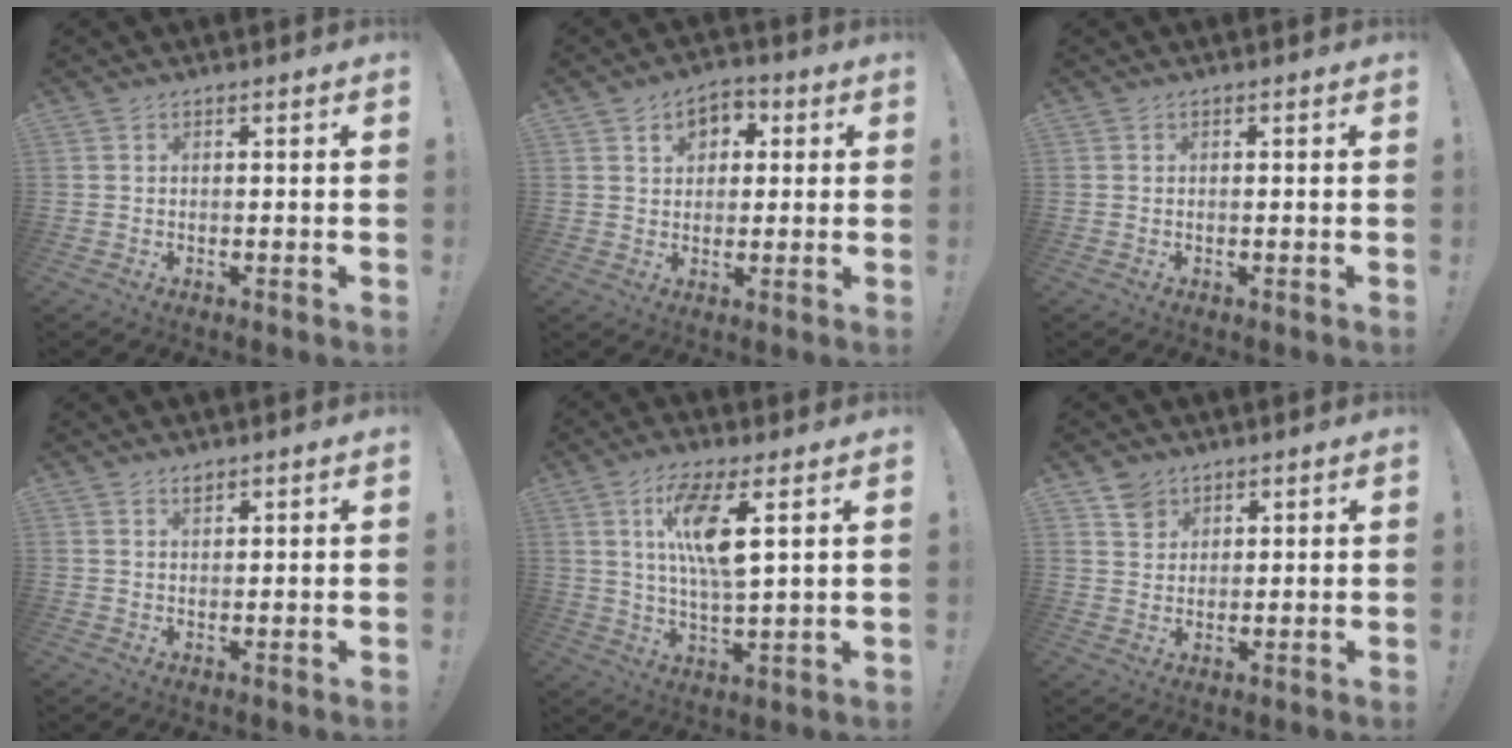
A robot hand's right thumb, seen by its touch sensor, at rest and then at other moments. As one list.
[{"total": 6.3, "force": [1.9, 5.1, 3.1], "torque": [-0.047, 0.004, 0.034]}, {"total": 0.0}, {"total": 1.6, "force": [1.4, 0.7, 0.4], "torque": [0.001, -0.008, 0.025]}, {"total": 12.3, "force": [4.6, 3.4, 10.8], "torque": [-0.200, -0.012, 0.076]}, {"total": 5.2, "force": [3.3, 3.9, 1.2], "torque": [-0.014, -0.013, 0.063]}]